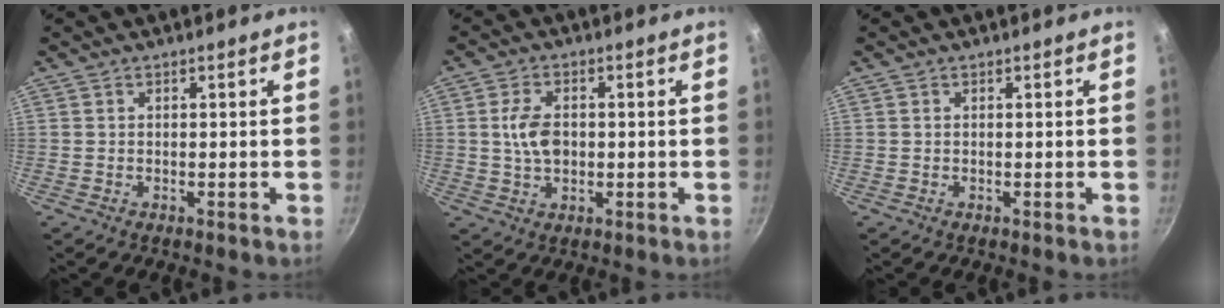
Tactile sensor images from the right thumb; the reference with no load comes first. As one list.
[{"total": 6.1, "force": [0.3, 3.9, 4.7], "torque": [-0.086, 0.002, 0.006]}, {"total": 0.0}]